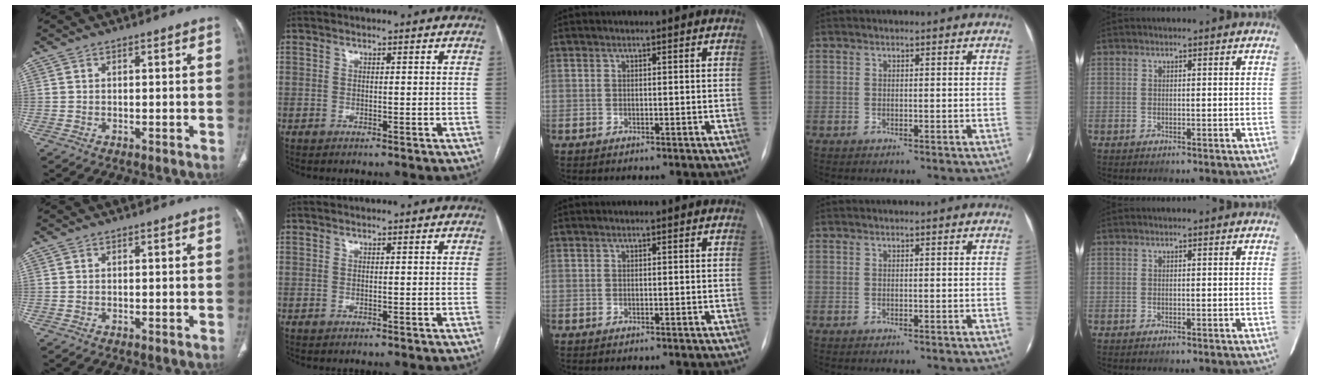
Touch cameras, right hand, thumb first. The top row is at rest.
{}